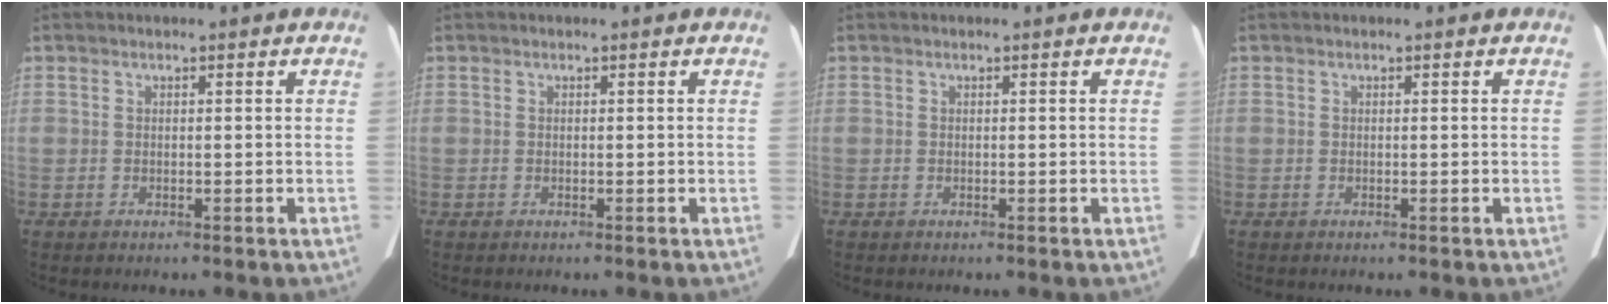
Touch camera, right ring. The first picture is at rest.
{"total": 0.0}
{"total": 0.0}
{"total": 0.0}